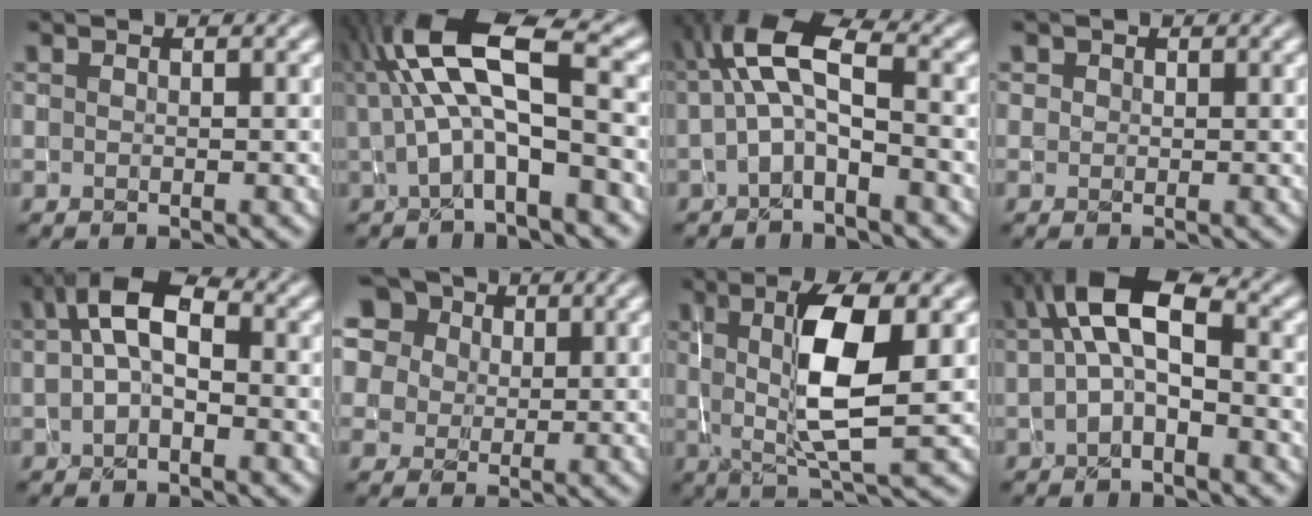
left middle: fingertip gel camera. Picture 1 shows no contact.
{"total": 8.9, "force": [1.4, 3.0, 8.3], "torque": [-0.166, 0.013, 0.019]}
{"total": 4.9, "force": [-0.1, 1.8, 4.5], "torque": [-0.085, 0.012, -0.010]}
{"total": 0.5, "force": [0.0, 0.5, -0.2], "torque": [0.008, -0.001, 0.001]}
{"total": 5.3, "force": [0.5, 2.9, 4.4], "torque": [-0.076, 0.021, -0.004]}
{"total": 12.5, "force": [6.4, 9.1, 5.6], "torque": [-0.145, 0.040, 0.096]}
{"total": 7.1, "force": [0.8, 1.8, 6.8], "torque": [-0.119, -0.003, 0.014]}
{"total": 5.5, "force": [0.4, 2.5, 4.9], "torque": [-0.088, 0.015, 0.000]}